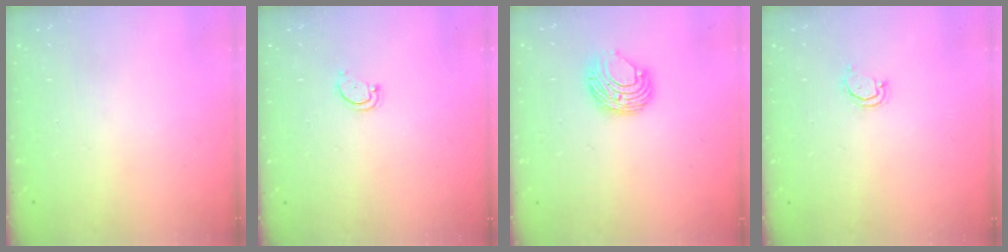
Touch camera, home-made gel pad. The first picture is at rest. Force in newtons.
{"total": 2.9, "press": 2.9, "slide": 0.4}
{"total": 8.7, "press": 8.6, "slide": 0.7}
{"total": 2.9, "press": 2.9, "slide": 0.3}